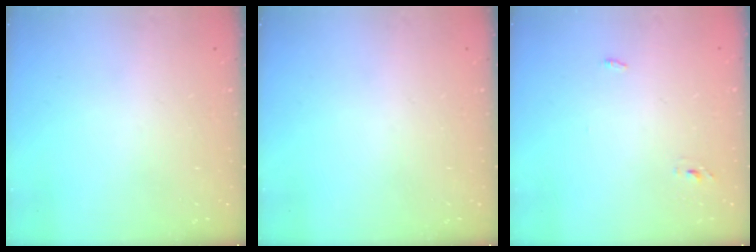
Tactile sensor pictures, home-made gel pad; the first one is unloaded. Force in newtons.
{"total": 0.0}
{"total": 2.7, "press": 2.6, "slide": 0.8}